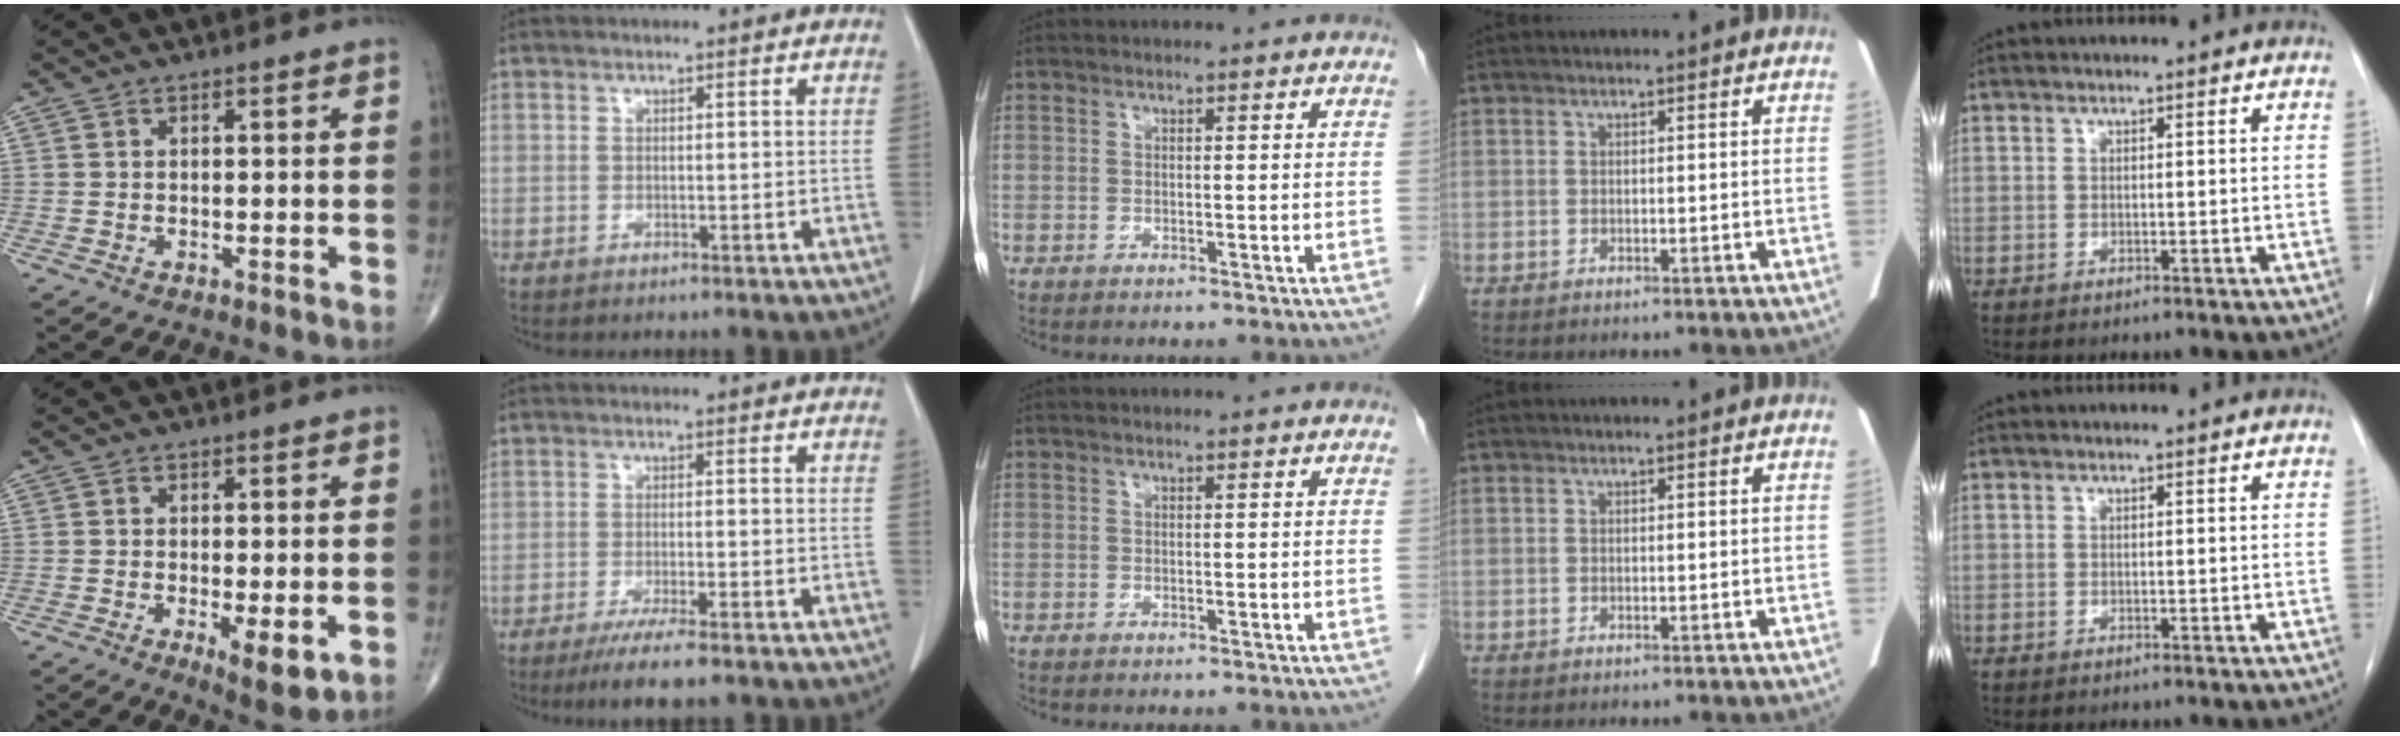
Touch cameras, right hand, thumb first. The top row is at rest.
{"thumb": {"total": 5.9, "force": [-1.6, 1.9, 5.4], "torque": [-0.085, -0.018, -0.021]}, "index": {"total": 7.0, "force": [-5.3, 0.0, 4.5], "torque": [-0.068, -0.016, -0.082]}}